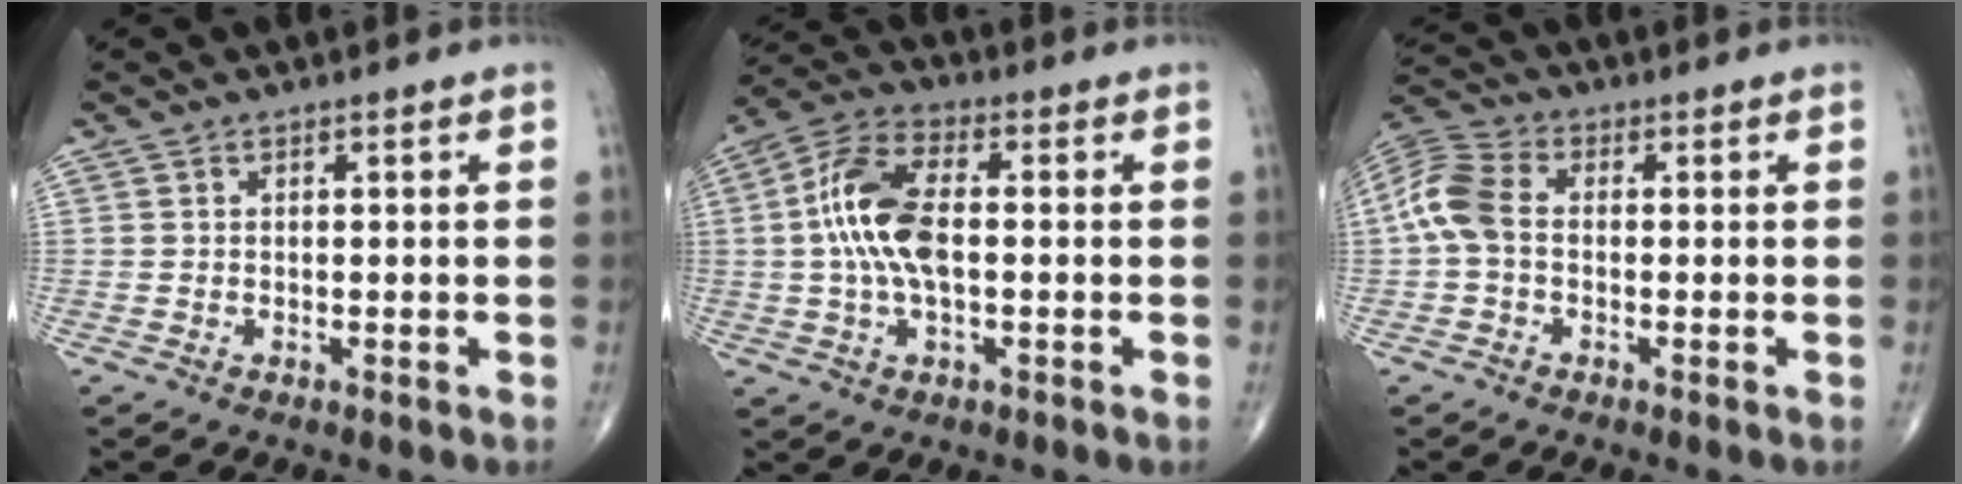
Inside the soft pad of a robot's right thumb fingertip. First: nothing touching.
{"total": 12.2, "force": [0.2, 5.9, 10.7], "torque": [-0.224, 0.026, -0.003]}
{"total": 7.8, "force": [-0.4, 5.1, 5.9], "torque": [-0.127, 0.021, -0.020]}